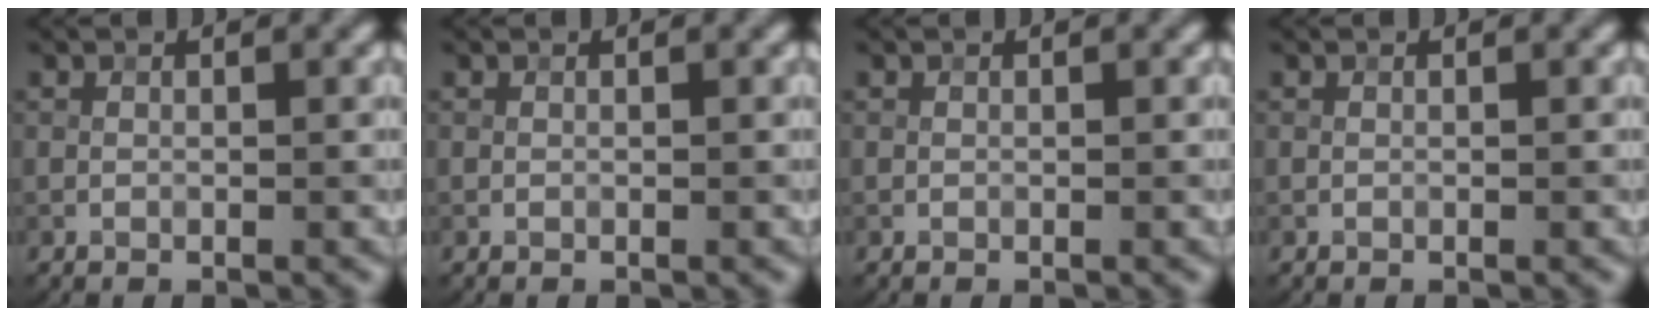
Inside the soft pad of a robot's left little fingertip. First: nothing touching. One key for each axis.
{"total": 0.0}
{"total": 0.0}
{"total": 0.0}